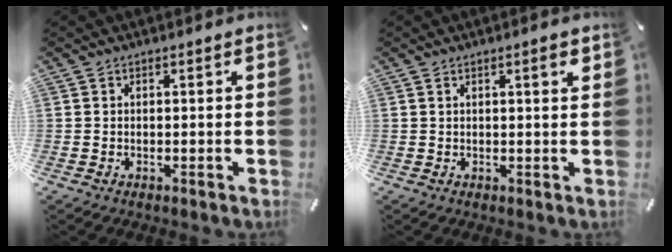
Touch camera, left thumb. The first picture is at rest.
{"total": 2.2, "force": [0.9, 0.3, 1.9], "torque": [-0.041, 0.002, 0.014]}